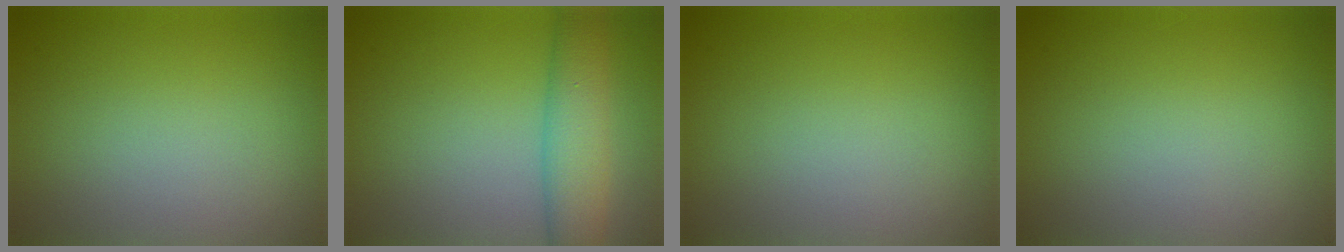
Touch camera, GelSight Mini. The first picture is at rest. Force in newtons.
{"total": 5.2, "press": 5.2, "slide": 0.2}
{"total": 0.0}
{"total": 0.0}